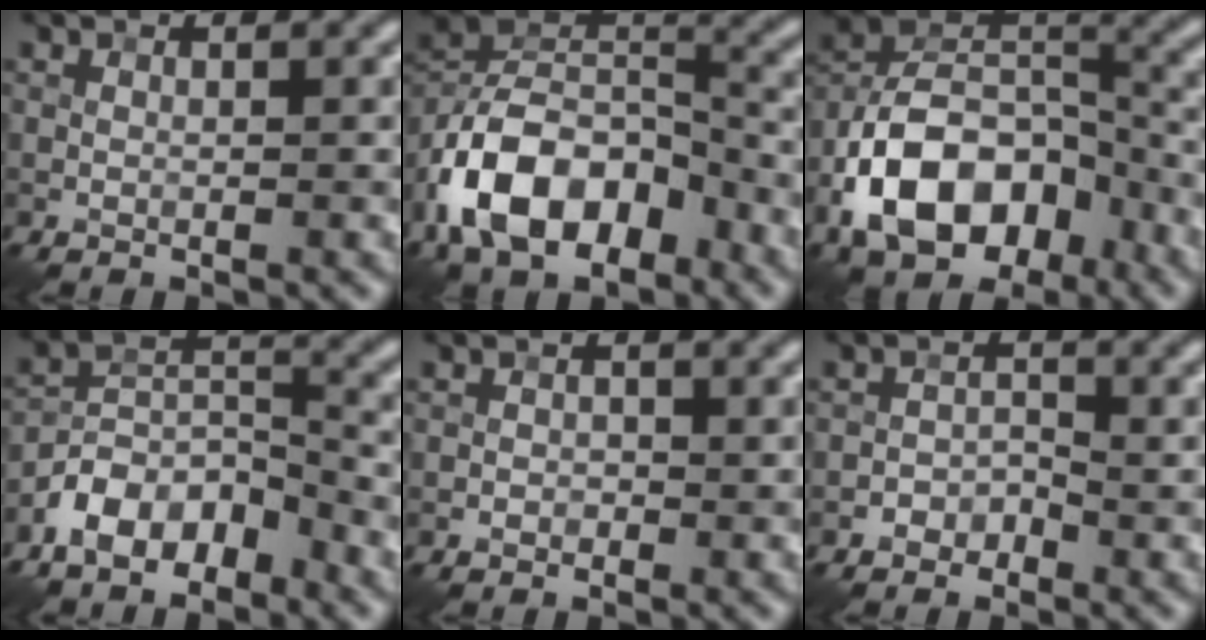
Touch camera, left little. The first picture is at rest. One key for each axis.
{"total": 11.7, "fx": -6.3, "fy": 6.4, "fz": 7.5, "tx": -0.137, "ty": 0.012, "tz": -0.129}
{"total": 12.6, "fx": -6.4, "fy": 7.5, "fz": 7.9, "tx": -0.141, "ty": 0.006, "tz": -0.123}
{"total": 5.9, "fx": -4.3, "fy": 2.7, "fz": 3.0, "tx": -0.050, "ty": 0.005, "tz": -0.089}
{"total": 0.9, "fx": -0.5, "fy": 0.7, "fz": 0.3, "tx": -0.003, "ty": -0.002, "tz": -0.011}
{"total": 1.5, "fx": -1.1, "fy": 1.0, "fz": 0.5, "tx": -0.005, "ty": 0.007, "tz": -0.020}